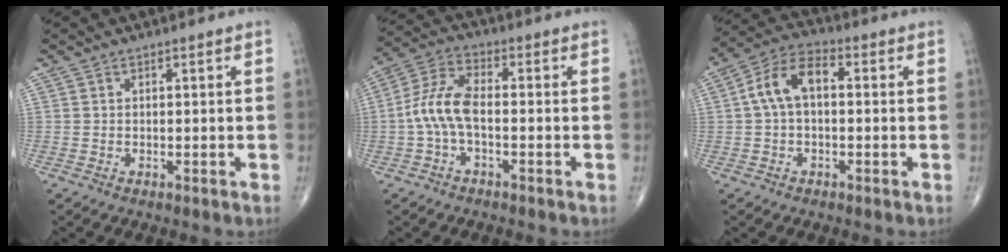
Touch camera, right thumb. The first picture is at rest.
{"total": 7.9, "force": [-1.4, 3.6, 6.9], "torque": [-0.154, 0.028, -0.036]}
{"total": 8.5, "force": [0.6, 4.8, 7.0], "torque": [-0.131, 0.031, 0.001]}